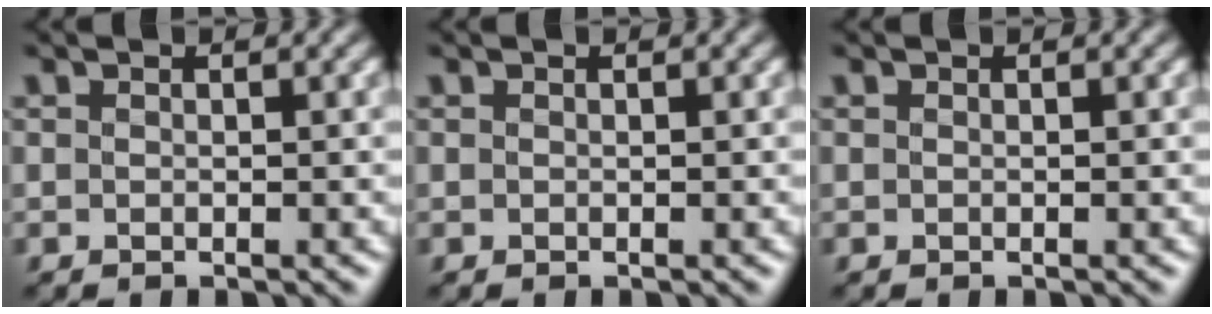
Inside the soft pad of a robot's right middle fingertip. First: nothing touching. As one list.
[{"total": 0.0}, {"total": 0.0}]